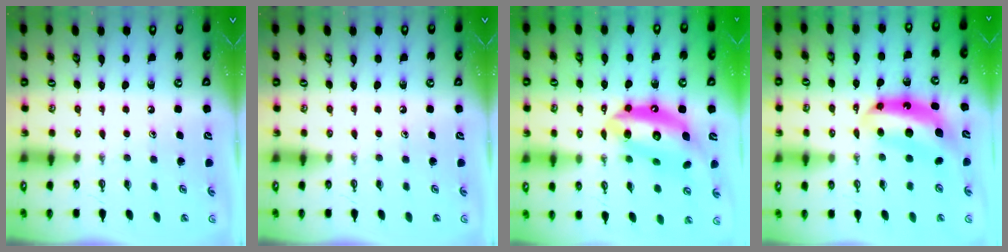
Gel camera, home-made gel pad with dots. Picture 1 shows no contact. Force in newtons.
{"total": 0.0}
{"total": 17.6, "press": 17.5, "slide": 1.6}
{"total": 8.4, "press": 8.4, "slide": 1.0}